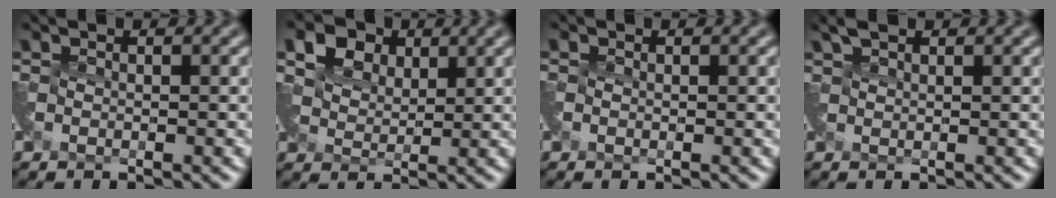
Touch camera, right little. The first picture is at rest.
{"total": 6.4, "force": [4.4, 3.7, 2.9], "torque": [-0.071, 0.010, 0.071]}
{"total": 0.0}
{"total": 1.7, "force": [1.5, 0.3, 0.6], "torque": [-0.016, 0.009, 0.032]}